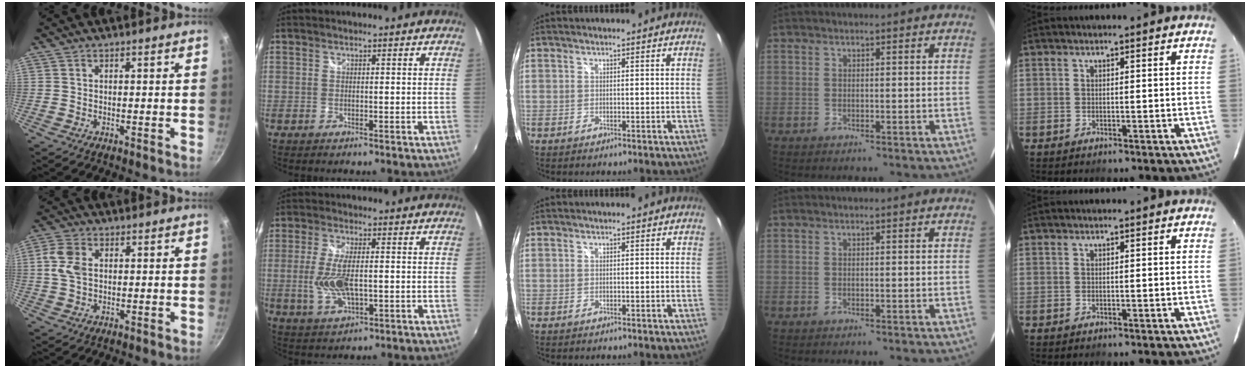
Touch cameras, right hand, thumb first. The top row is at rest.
{"thumb": {"total": 5.9, "force": [1.0, 3.9, 4.2], "torque": [-0.084, 0.006, 0.014]}, "index": {"total": 8.6, "force": [-1.0, 3.5, 7.8], "torque": [-0.161, -0.009, -0.016]}}